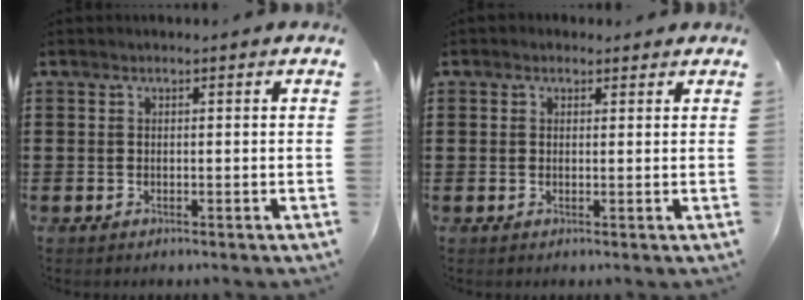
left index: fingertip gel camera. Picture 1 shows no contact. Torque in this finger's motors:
{"motor_torque": [1.14, -1.00, 0.47, 0.06]}